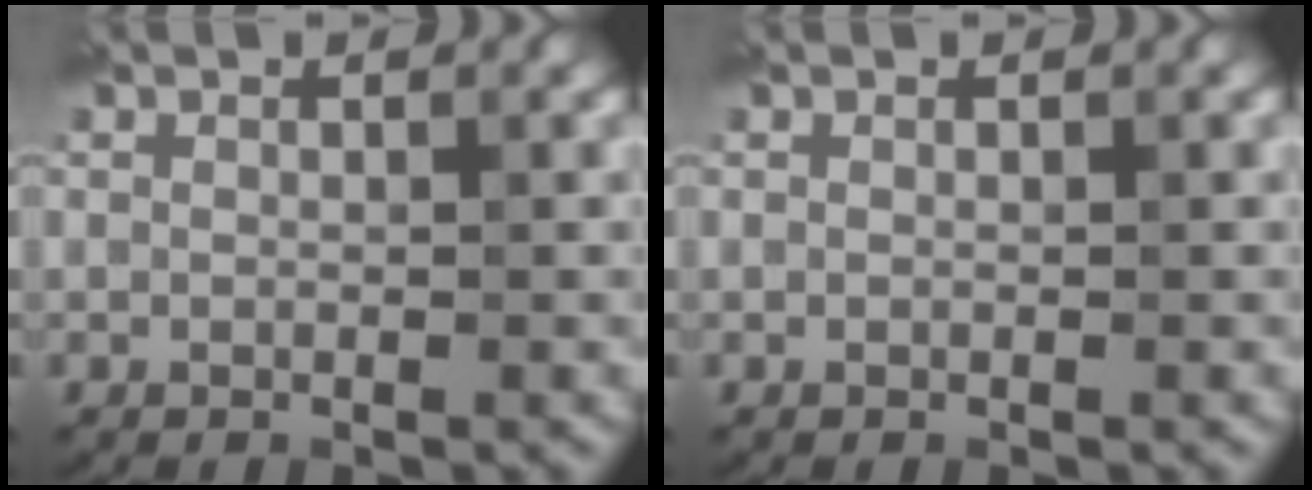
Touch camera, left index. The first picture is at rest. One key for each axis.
{"total": 0.0}